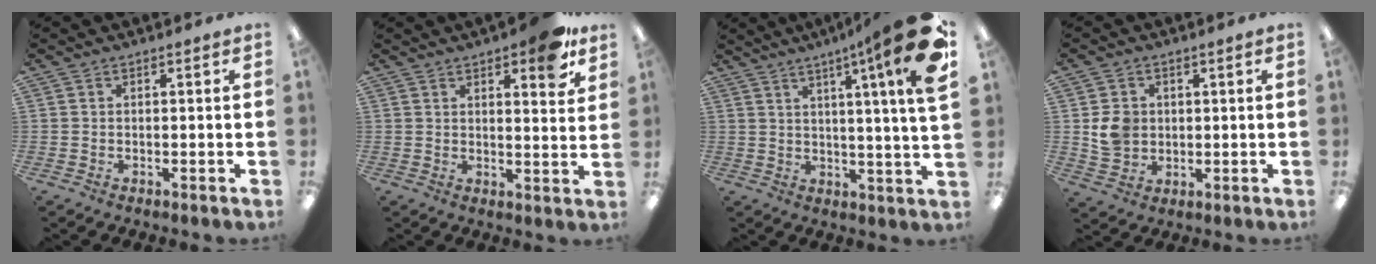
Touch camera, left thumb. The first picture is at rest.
{"total": 9.0, "force": [6.4, 2.8, 5.8], "torque": [-0.063, -0.035, 0.101]}
{"total": 16.4, "force": [7.8, 0.8, 14.4], "torque": [-0.211, -0.046, 0.106]}
{"total": 6.1, "force": [1.0, 5.4, 2.5], "torque": [-0.031, 0.005, 0.020]}